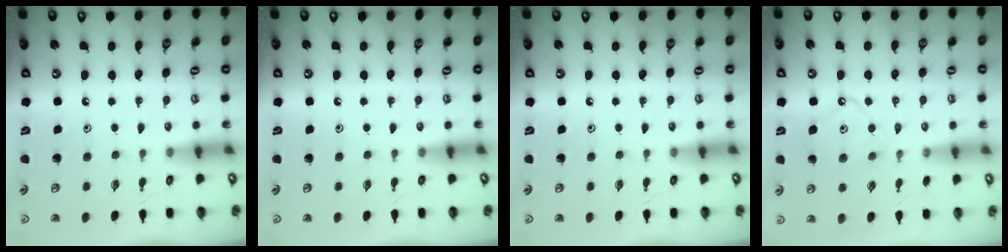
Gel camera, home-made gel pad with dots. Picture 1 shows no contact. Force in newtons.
{"total": 0.0}
{"total": 0.0}
{"total": 9.3, "press": 9.2, "slide": 0.9}